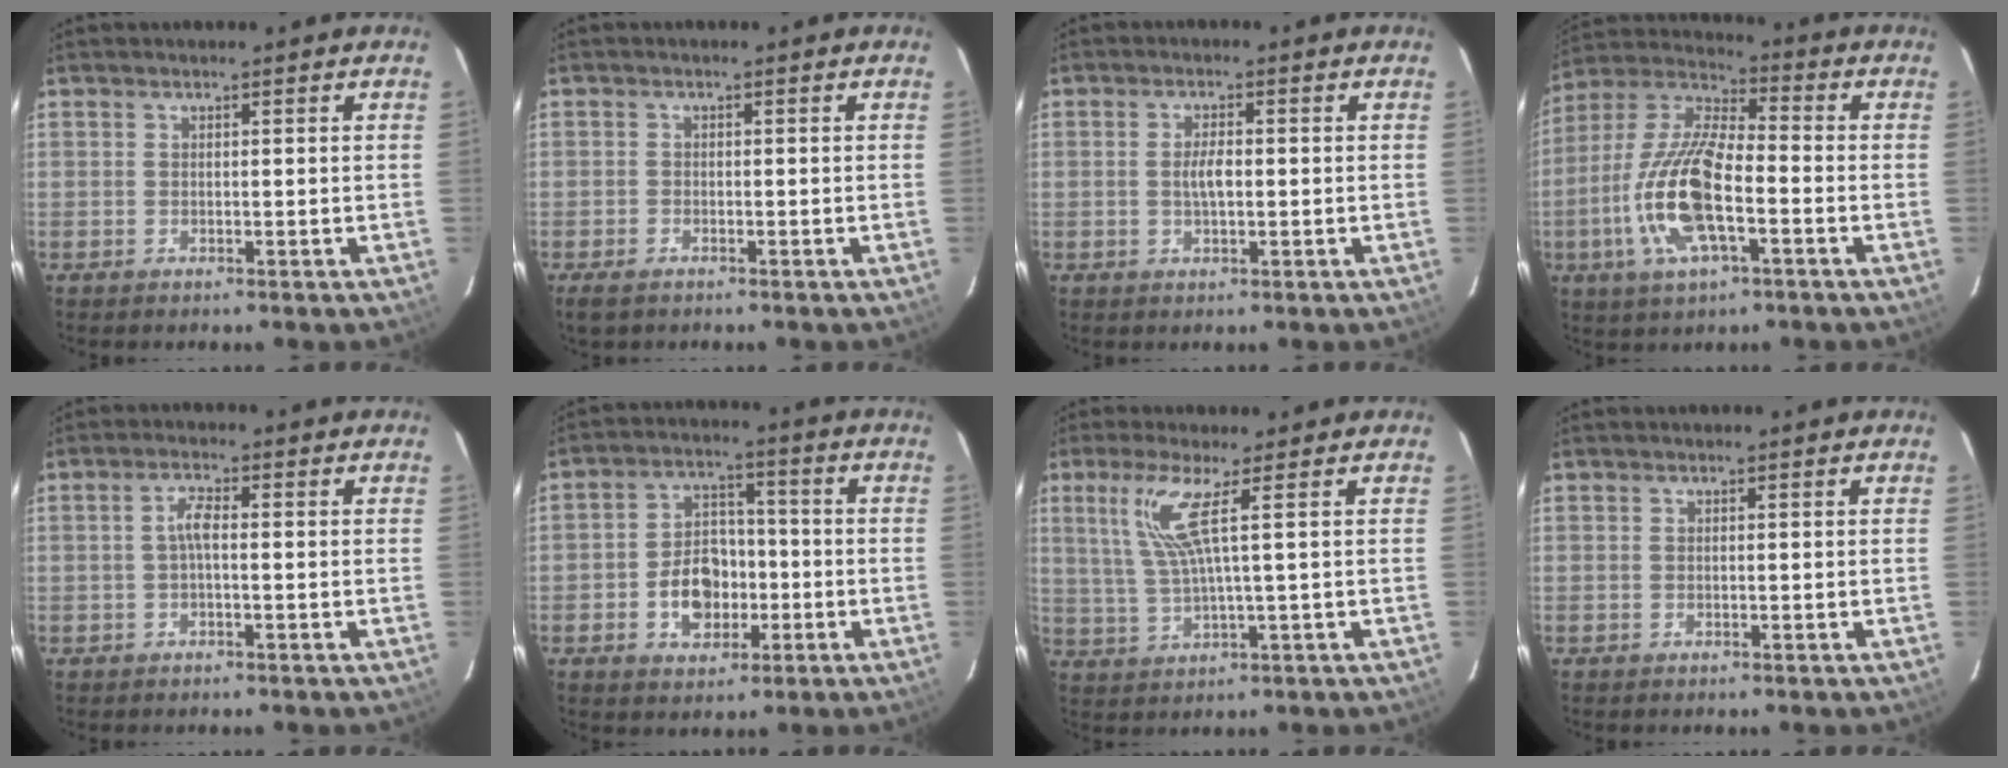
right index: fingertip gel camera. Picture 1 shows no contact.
{"total": 2.9, "force": [-2.0, 1.7, 1.4], "torque": [-0.032, -0.004, -0.037]}
{"total": 3.1, "force": [-0.2, 1.2, 2.9], "torque": [-0.055, 0.002, -0.003]}
{"total": 16.4, "force": [-5.1, 5.7, 14.6], "torque": [-0.306, -0.009, -0.104]}
{"total": 2.5, "force": [-0.3, 0.7, 2.4], "torque": [-0.049, 0.008, -0.006]}
{"total": 9.4, "force": [-2.9, 6.9, 5.7], "torque": [-0.113, 0.020, -0.038]}
{"total": 6.9, "force": [2.7, -0.4, 6.4], "torque": [-0.134, -0.002, 0.063]}
{"total": 0.0}